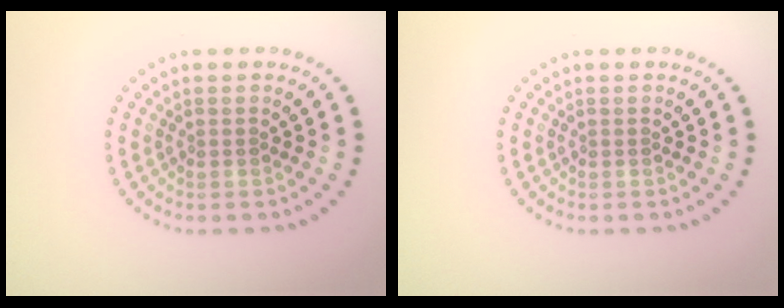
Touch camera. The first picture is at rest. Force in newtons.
{"total": 0.0}